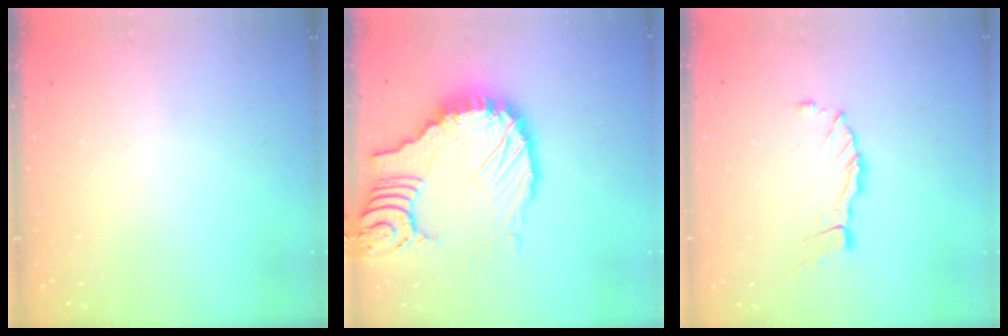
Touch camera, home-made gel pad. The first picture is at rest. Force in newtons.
{"total": 16.6, "press": 16.5, "slide": 1.8}
{"total": 7.9, "press": 7.9, "slide": 0.7}